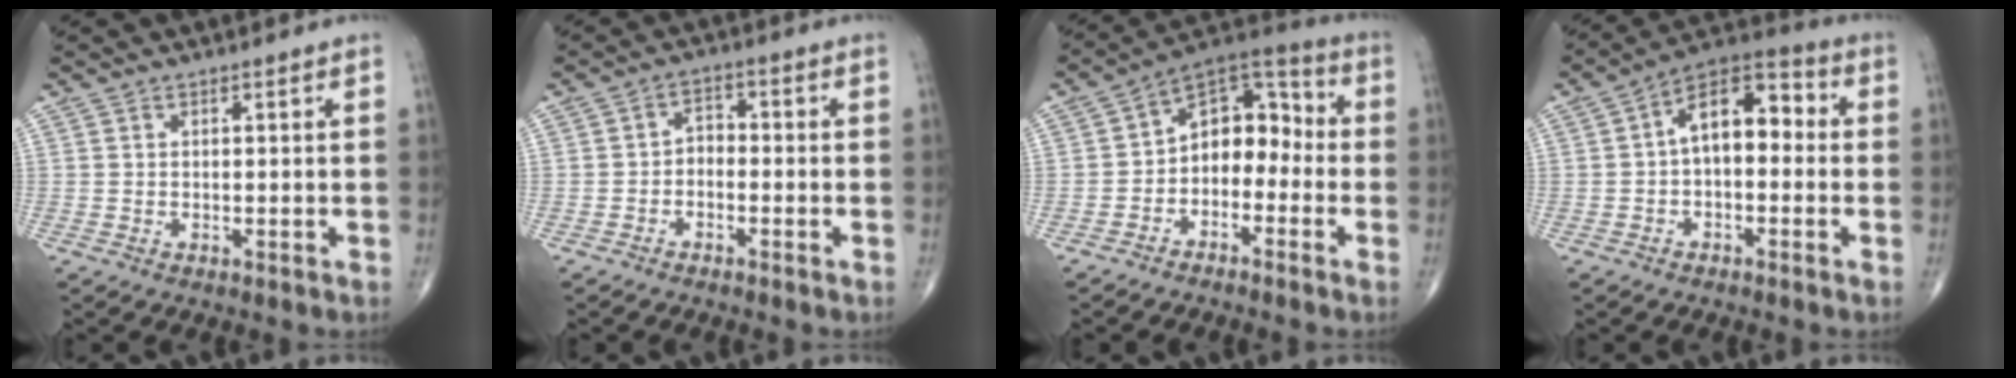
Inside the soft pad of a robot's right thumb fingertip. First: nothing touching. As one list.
[{"total": 3.0, "force": [-1.3, 2.0, 1.8], "torque": [-0.016, 0.026, -0.033]}, {"total": 10.9, "force": [-2.2, 7.5, 7.6], "torque": [-0.077, 0.057, -0.058]}, {"total": 11.2, "force": [0.2, 6.4, 9.1], "torque": [-0.118, 0.042, -0.014]}]